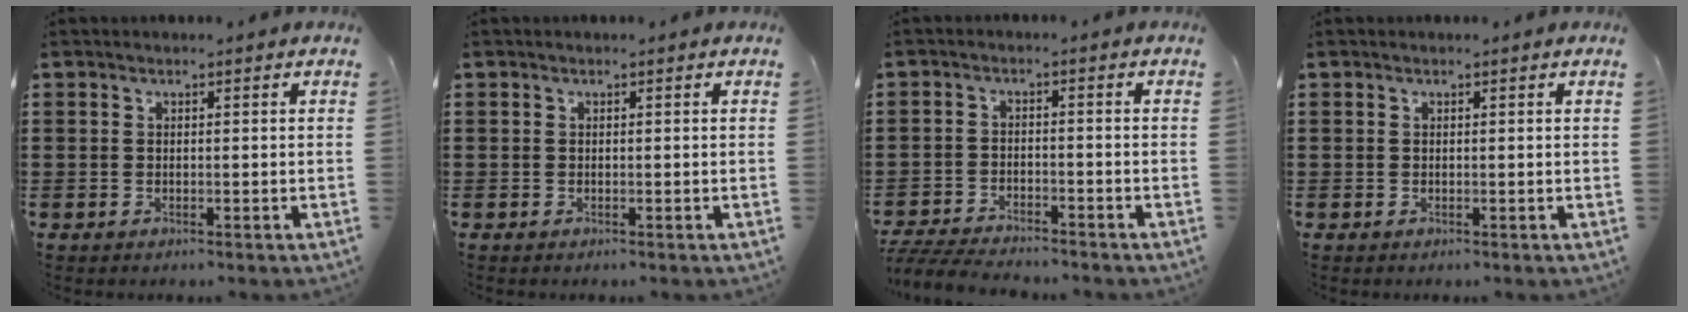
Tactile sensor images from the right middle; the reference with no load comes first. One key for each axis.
{"total": 0.0}
{"total": 4.8, "fx": -4.6, "fy": 0.5, "fz": 1.0, "tx": -0.029, "ty": -0.002, "tz": -0.096}
{"total": 0.0}